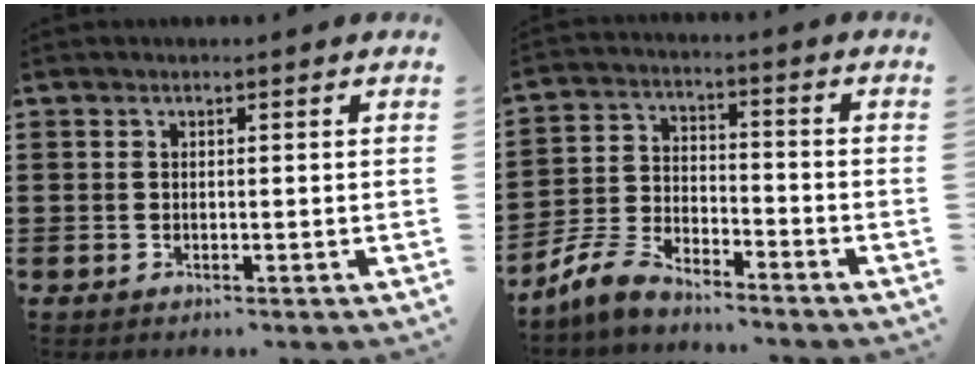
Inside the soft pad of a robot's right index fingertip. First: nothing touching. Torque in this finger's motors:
{"motor_torque": [-1.10, 0.95, -0.43, -0.21]}